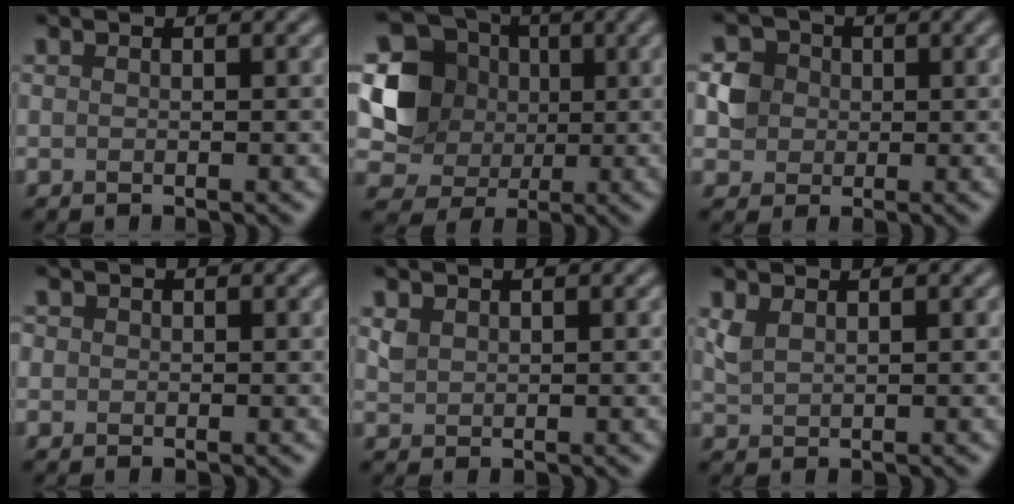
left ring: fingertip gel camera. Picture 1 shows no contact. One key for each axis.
{"total": 6.9, "fx": 0.9, "fy": 6.2, "fz": 2.9, "tx": -0.060, "ty": -0.002, "tz": 0.011}
{"total": 2.8, "fx": 0.2, "fy": 2.7, "fz": 0.7, "tx": -0.001, "ty": 0.005, "tz": 0.005}
{"total": 0.8, "fx": 0.2, "fy": 0.8, "fz": 0.1, "tx": 0.004, "ty": 0.000, "tz": -0.002}
{"total": 1.1, "fx": 0.7, "fy": 0.8, "fz": 0.4, "tx": -0.010, "ty": 0.001, "tz": 0.017}
{"total": 1.4, "fx": 1.0, "fy": 0.6, "fz": 0.8, "tx": -0.023, "ty": 0.000, "tz": 0.025}